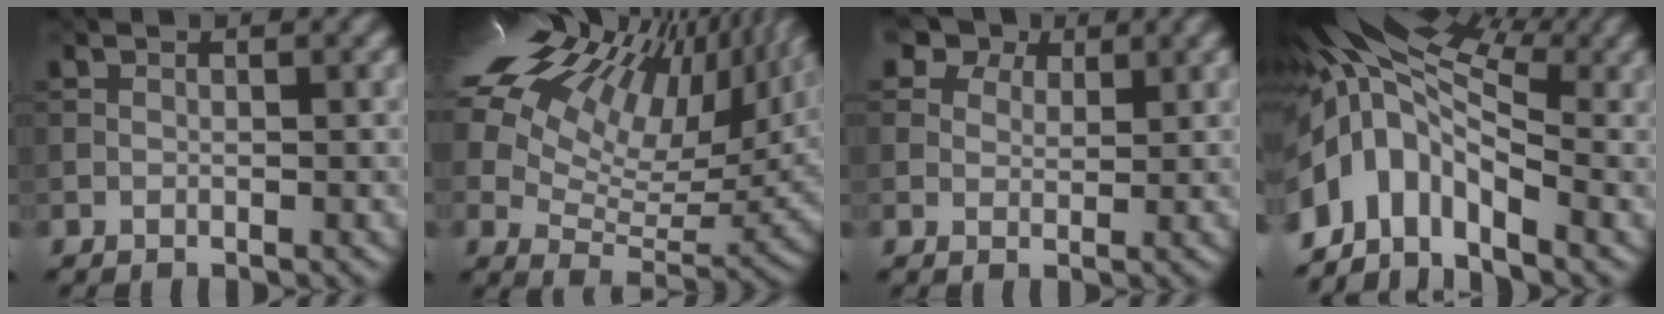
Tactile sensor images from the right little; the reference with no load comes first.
{"total": 21.5, "force": [11.0, 11.2, 14.6], "torque": [-0.267, 0.071, 0.185]}
{"total": 5.5, "force": [3.9, 3.2, 2.1], "torque": [-0.052, -0.003, 0.060]}
{"total": 11.9, "force": [-0.1, 7.0, 9.6], "torque": [-0.201, 0.007, -0.011]}